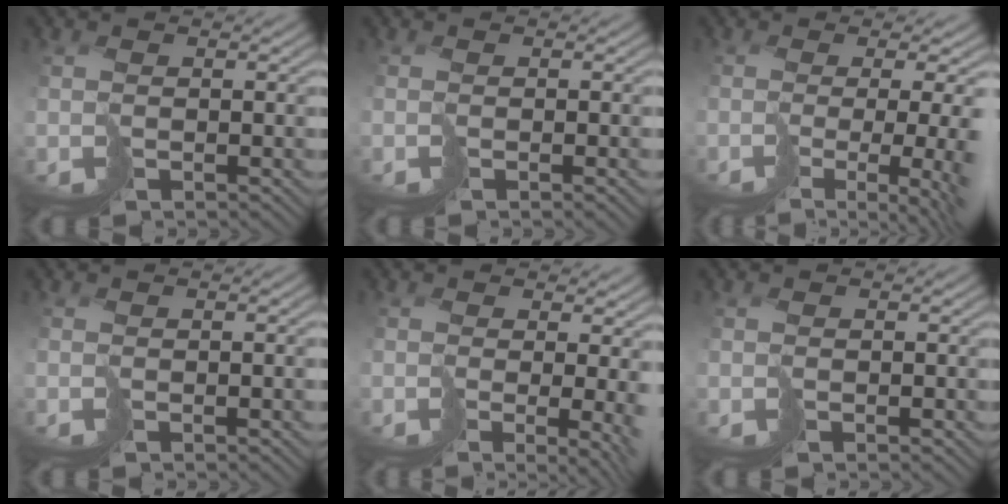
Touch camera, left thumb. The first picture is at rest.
{"total": 0.7, "force": [-0.5, -0.4, 0.2], "torque": [0.001, 0.003, -0.008]}
{"total": 10.3, "force": [-1.7, 3.8, 9.4], "torque": [-0.126, -0.032, 0.013]}
{"total": 0.9, "force": [-0.4, -0.1, 0.8], "torque": [-0.010, 0.005, -0.007]}
{"total": 6.6, "force": [0.3, 2.4, 6.1], "torque": [-0.096, -0.021, 0.033]}
{"total": 0.0}